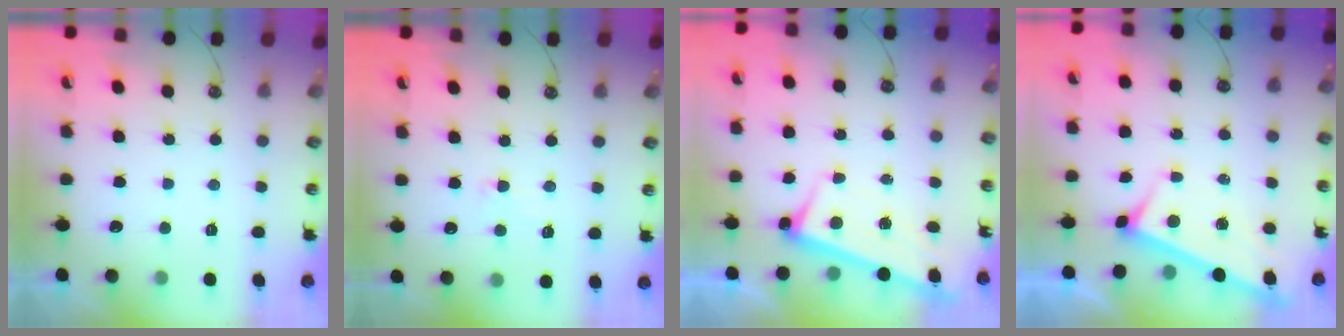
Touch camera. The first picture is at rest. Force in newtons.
{"total": 1.5, "press": 1.4, "slide": 0.6}
{"total": 2.9, "press": 2.8, "slide": 0.4}
{"total": 3.1, "press": 3.1, "slide": 0.2}